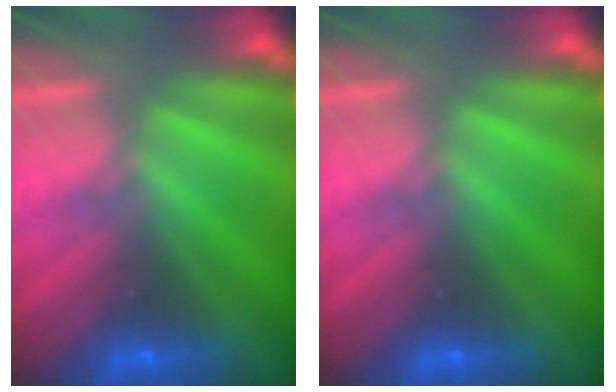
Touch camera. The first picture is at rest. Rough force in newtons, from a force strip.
{"total": 0.0}